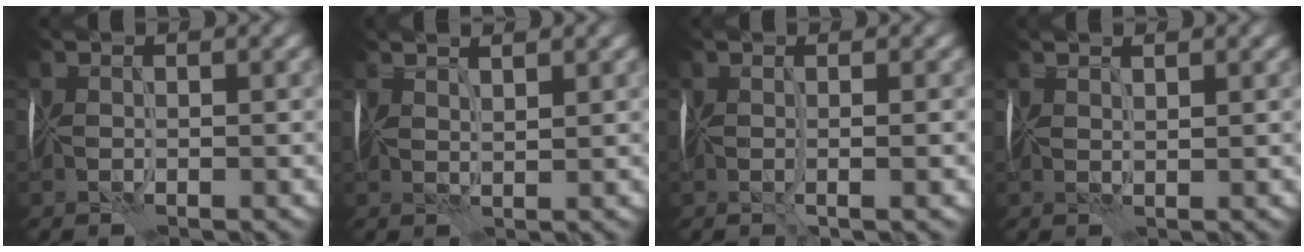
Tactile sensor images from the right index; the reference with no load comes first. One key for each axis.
{"total": 2.3, "fx": 2.0, "fy": 0.5, "fz": 1.0, "tx": -0.005, "ty": 0.014, "tz": 0.018}
{"total": 1.8, "fx": 0.1, "fy": 0.4, "fz": 1.8, "tx": -0.019, "ty": 0.001, "tz": 0.004}
{"total": 1.4, "fx": 1.3, "fy": 0.1, "fz": 0.4, "tx": -0.004, "ty": 0.005, "tz": 0.020}